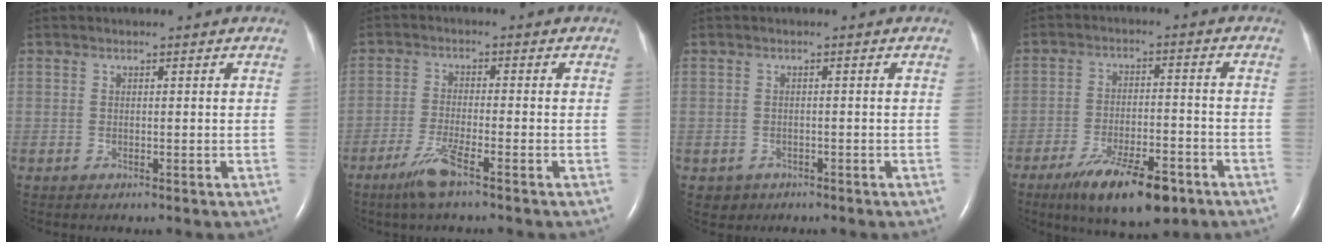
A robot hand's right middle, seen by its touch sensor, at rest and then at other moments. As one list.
[{"total": 5.1, "force": [-3.3, 0.0, 3.8], "torque": [-0.085, -0.011, -0.069]}, {"total": 1.8, "force": [-0.9, 1.6, 0.0], "torque": [-0.001, 0.007, -0.007]}, {"total": 12.1, "force": [-7.8, 3.4, 8.6], "torque": [-0.145, -0.015, -0.124]}]